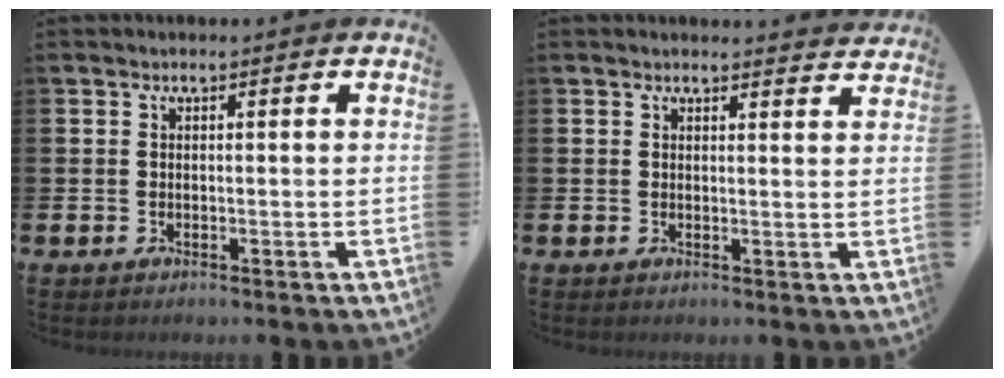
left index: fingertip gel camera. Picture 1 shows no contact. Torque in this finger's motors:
{"motor_torque": [0.55, -0.61, -0.10, -0.02]}